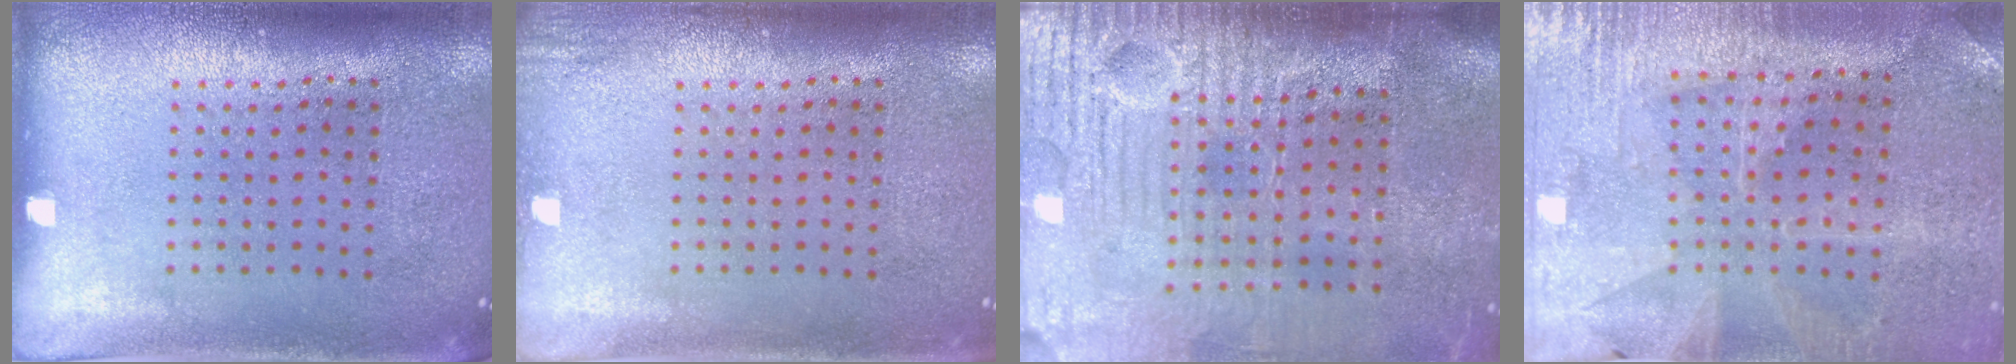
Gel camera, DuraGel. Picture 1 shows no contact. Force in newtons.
{"total": 1.2, "press": 1.2, "slide": 0.3}
{"total": 4.6, "press": 4.1, "slide": 2.1}
{"total": 1.0, "press": 1.0, "slide": 0.3}